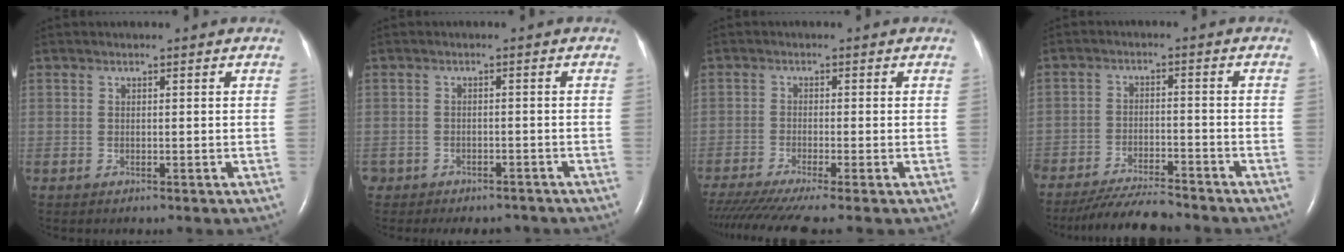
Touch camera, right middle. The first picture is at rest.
{"total": 6.9, "force": [-5.9, 3.3, 1.6], "torque": [-0.024, 0.007, -0.071]}
{"total": 10.6, "force": [-8.8, -0.4, 6.0], "torque": [-0.093, -0.025, -0.144]}
{"total": 9.6, "force": [-8.9, 1.0, 3.5], "torque": [-0.055, -0.018, -0.146]}